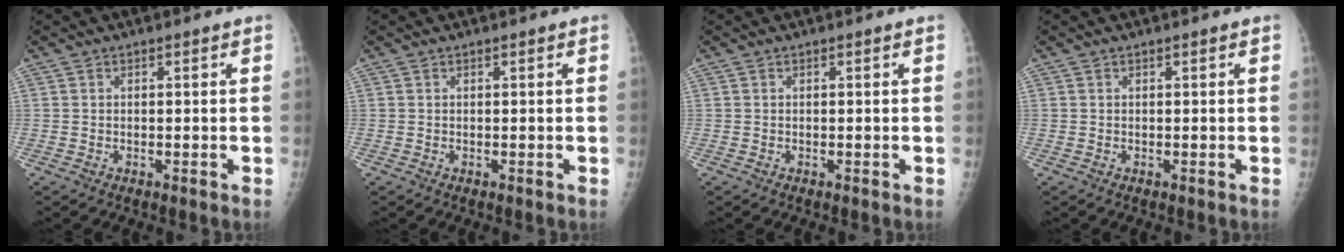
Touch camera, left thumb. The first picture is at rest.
{"total": 0.0}
{"total": 0.0}
{"total": 0.0}